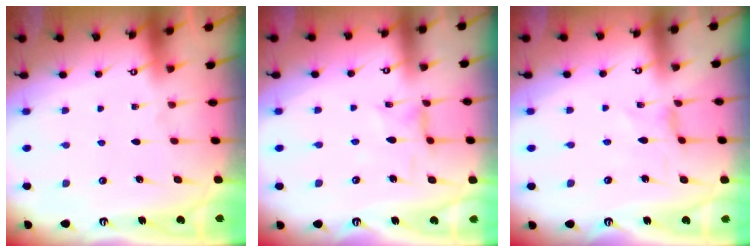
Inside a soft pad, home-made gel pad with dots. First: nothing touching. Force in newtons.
{"total": 1.4, "press": 1.4, "slide": 0.3}
{"total": 0.0}